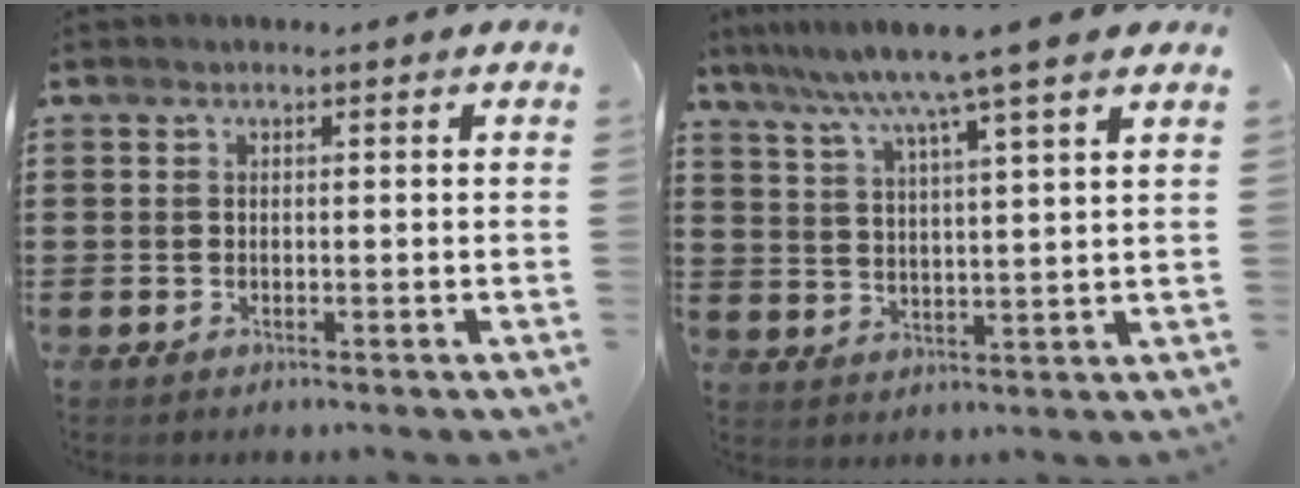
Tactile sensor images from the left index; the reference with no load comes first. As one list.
[{"total": 7.8, "force": [6.3, -1.2, 4.5], "torque": [-0.109, -0.030, 0.102]}]